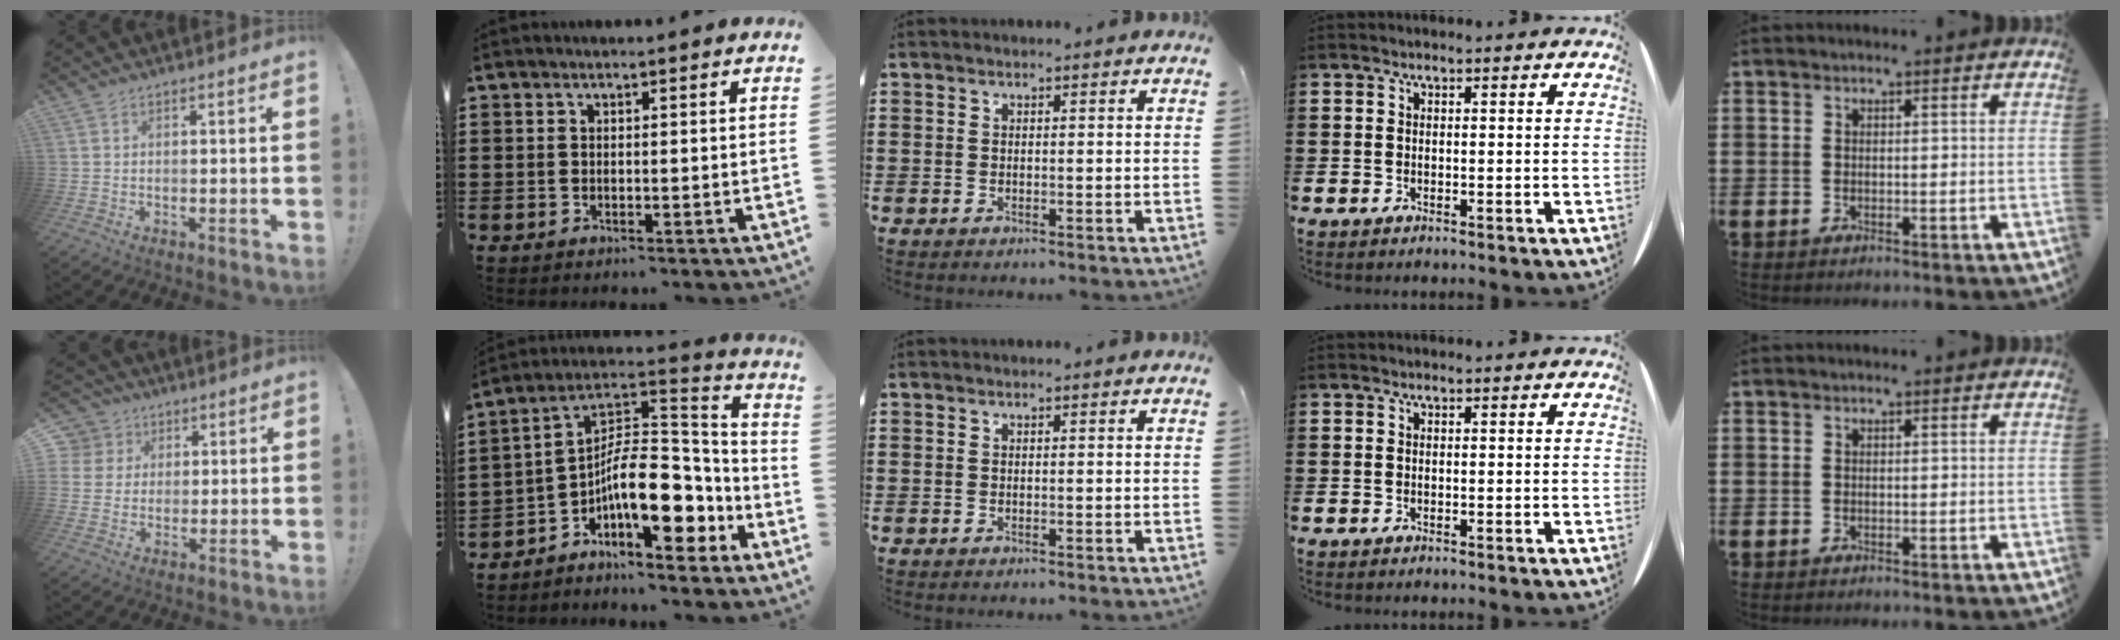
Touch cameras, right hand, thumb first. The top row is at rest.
{"thumb": {"total": 6.3, "force": [1.8, 5.9, 1.2], "torque": [-0.028, -0.014, 0.037]}, "index": {"total": 13.7, "force": [-5.4, 6.3, 10.9], "torque": [-0.160, -0.003, -0.106]}}